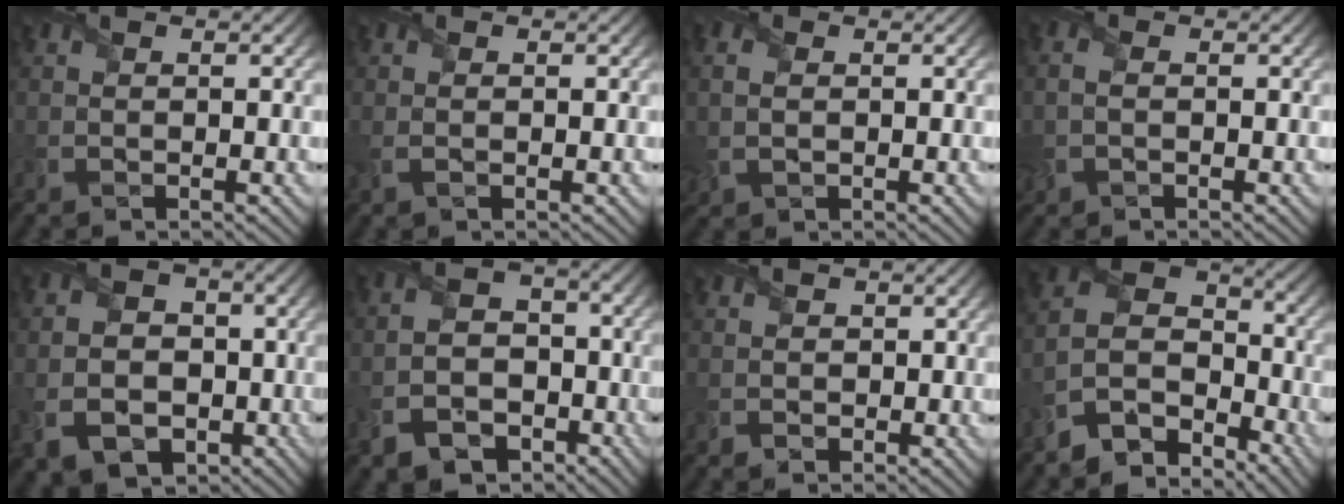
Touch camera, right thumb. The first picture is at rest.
{"total": 1.5, "force": [-0.2, 0.9, 1.1], "torque": [-0.029, -0.002, -0.002]}
{"total": 3.3, "force": [0.3, 2.4, 2.2], "torque": [-0.068, 0.008, 0.012]}
{"total": 2.8, "force": [-0.4, 2.1, 1.9], "torque": [-0.054, 0.005, -0.003]}
{"total": 9.6, "force": [-3.3, 7.5, 5.0], "torque": [-0.110, -0.035, -0.071]}
{"total": 7.9, "force": [-4.5, 5.2, 3.9], "torque": [-0.083, -0.020, -0.088]}
{"total": 1.0, "force": [0.1, 1.0, 0.1], "torque": [-0.006, -0.003, -0.001]}
{"total": 8.9, "force": [-6.7, 4.3, 3.9], "torque": [-0.072, -0.005, -0.143]}